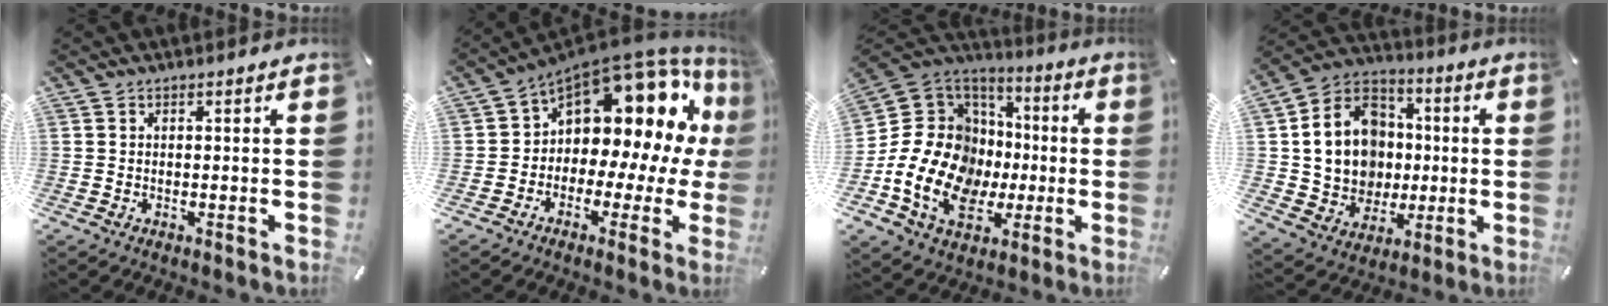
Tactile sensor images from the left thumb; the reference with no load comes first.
{"total": 14.4, "force": [7.2, 8.5, 9.1], "torque": [-0.131, -0.073, 0.114]}
{"total": 19.8, "force": [-4.7, 16.1, 10.6], "torque": [-0.218, 0.003, -0.067]}
{"total": 17.2, "force": [0.0, 15.1, 8.1], "torque": [-0.173, 0.006, 0.010]}